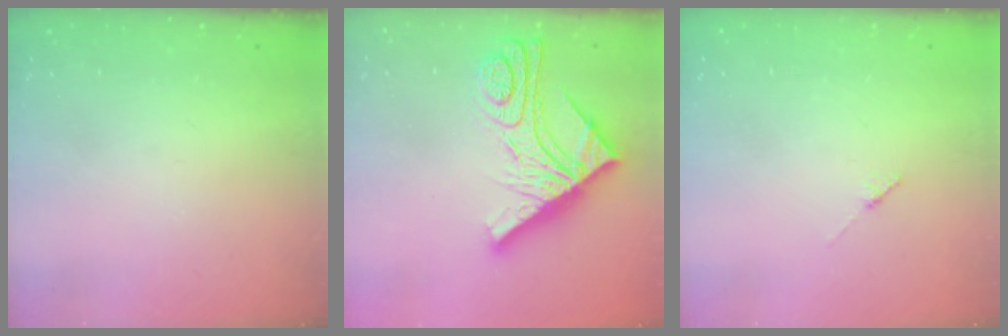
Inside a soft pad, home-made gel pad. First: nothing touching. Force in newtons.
{"total": 21.9, "press": 21.8, "slide": 2.1}
{"total": 1.8, "press": 1.7, "slide": 0.3}